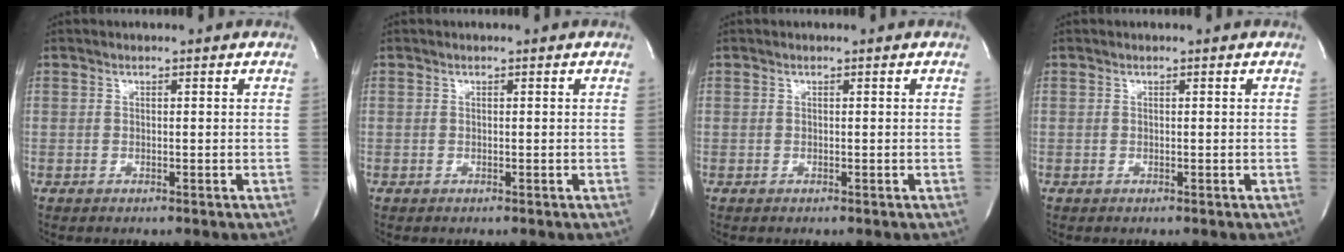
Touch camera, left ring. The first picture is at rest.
{"total": 0.0}
{"total": 0.0}
{"total": 0.0}